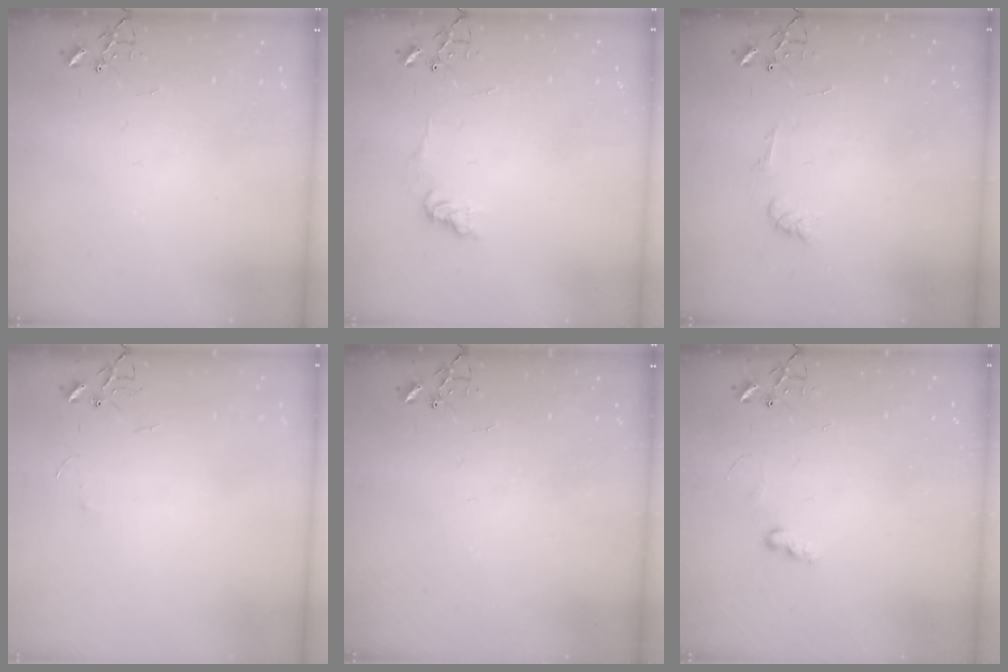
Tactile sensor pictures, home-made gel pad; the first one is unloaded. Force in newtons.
{"total": 7.3, "press": 7.3, "slide": 0.3}
{"total": 5.9, "press": 5.9, "slide": 0.6}
{"total": 3.2, "press": 3.2, "slide": 0.4}
{"total": 0.0}
{"total": 6.0, "press": 5.9, "slide": 0.7}